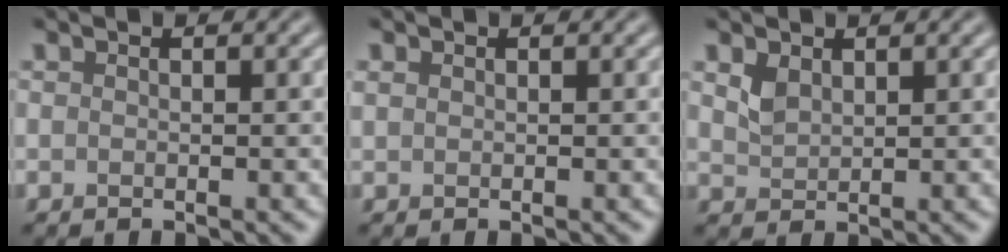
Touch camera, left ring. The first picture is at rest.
{"total": 0.5, "force": [0.3, 0.4, 0.2], "torque": [-0.004, 0.000, 0.008]}
{"total": 1.6, "force": [1.0, 1.0, 0.8], "torque": [-0.020, 0.000, 0.025]}